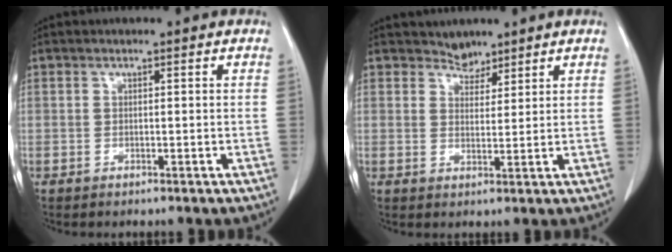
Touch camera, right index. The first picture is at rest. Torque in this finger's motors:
{"motor_torque": [-0.20, 0.32, -0.09, -0.02]}